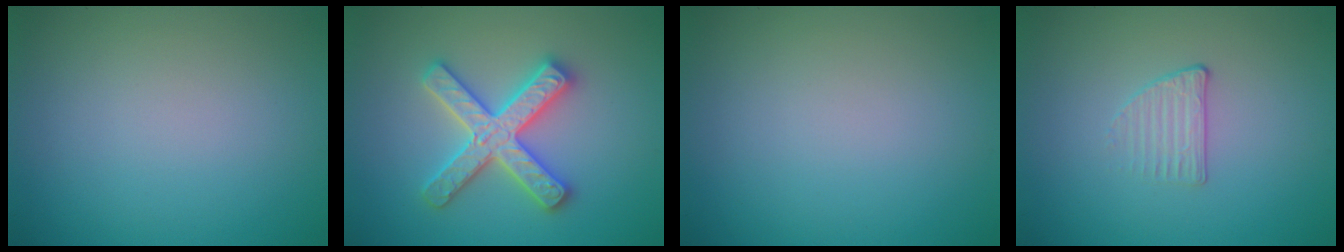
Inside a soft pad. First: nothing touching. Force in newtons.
{"total": 4.7, "press": 4.6, "slide": 0.7}
{"total": 0.0}
{"total": 1.3, "press": 0.8, "slide": 1.0}